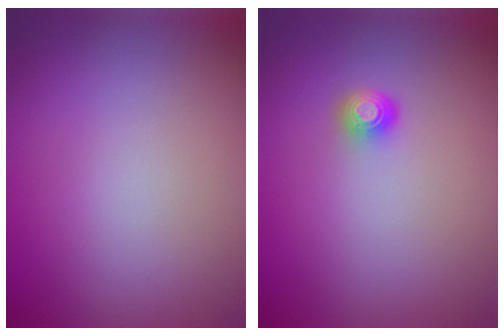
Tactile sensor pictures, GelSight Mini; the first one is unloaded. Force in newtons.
{"total": 1.5, "press": 1.2, "slide": 0.9}